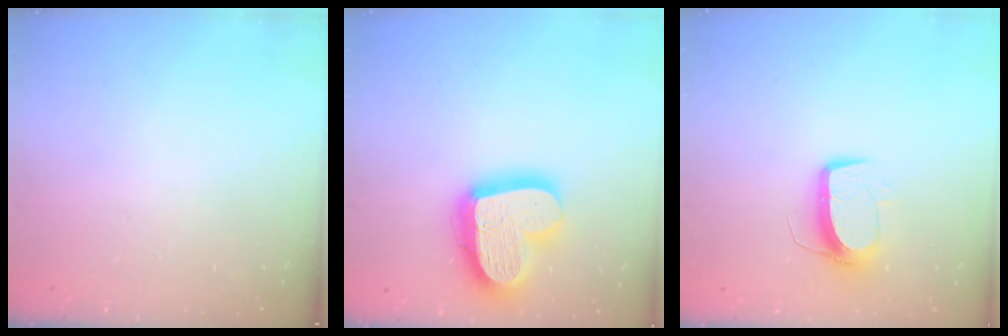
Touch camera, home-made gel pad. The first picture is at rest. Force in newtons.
{"total": 20.8, "press": 20.7, "slide": 1.9}
{"total": 9.9, "press": 9.9, "slide": 0.4}